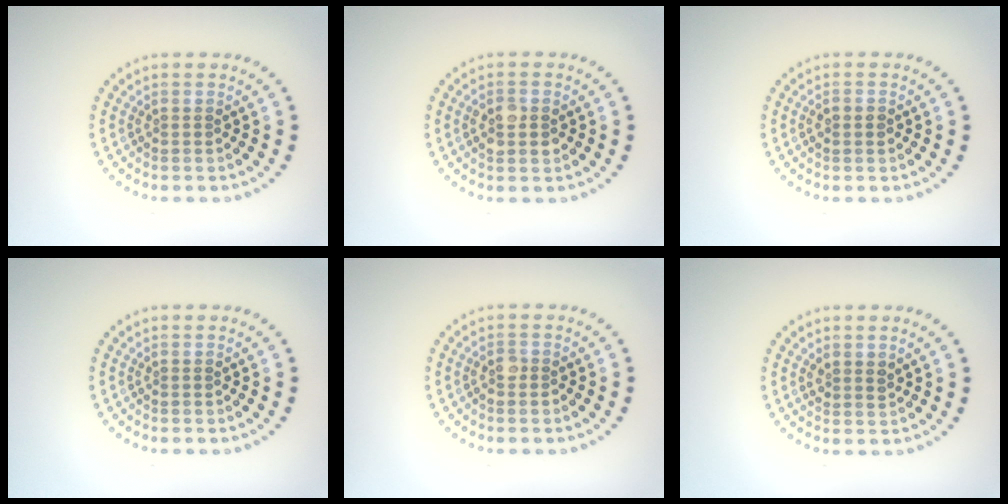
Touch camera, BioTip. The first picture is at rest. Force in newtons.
{"total": 2.8, "press": 2.8, "slide": 0.1}
{"total": 1.0, "press": 1.0, "slide": 0.3}
{"total": 0.0}
{"total": 1.0, "press": 0.9, "slide": 0.4}
{"total": 1.3, "press": 1.1, "slide": 0.7}